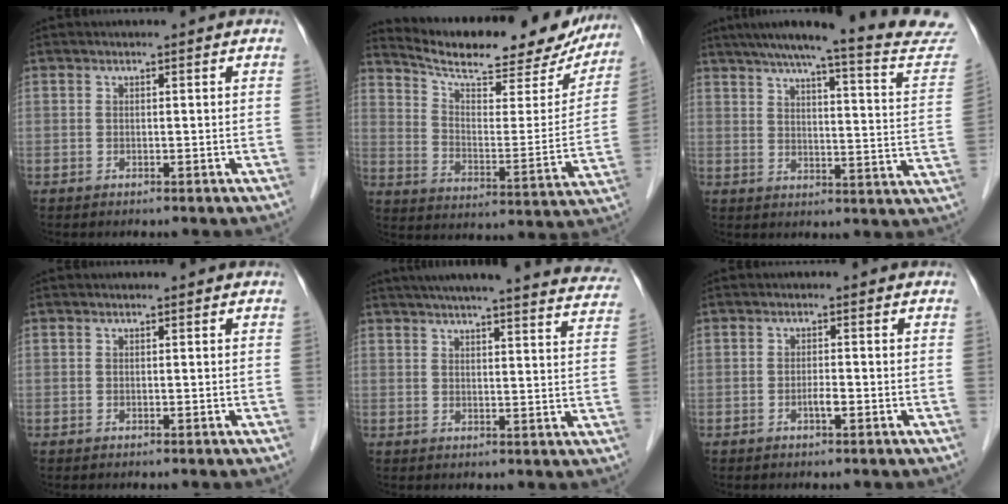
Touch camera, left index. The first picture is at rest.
{"total": 24.0, "force": [20.9, 6.0, 10.1], "torque": [-0.151, -0.013, 0.280]}
{"total": 22.9, "force": [20.7, 1.1, 9.9], "torque": [-0.136, -0.050, 0.246]}
{"total": 0.0}
{"total": 27.1, "force": [24.8, 2.3, 10.8], "torque": [-0.159, -0.039, 0.289]}
{"total": 1.3, "force": [-0.6, 0.1, 1.1], "torque": [-0.021, 0.001, -0.011]}